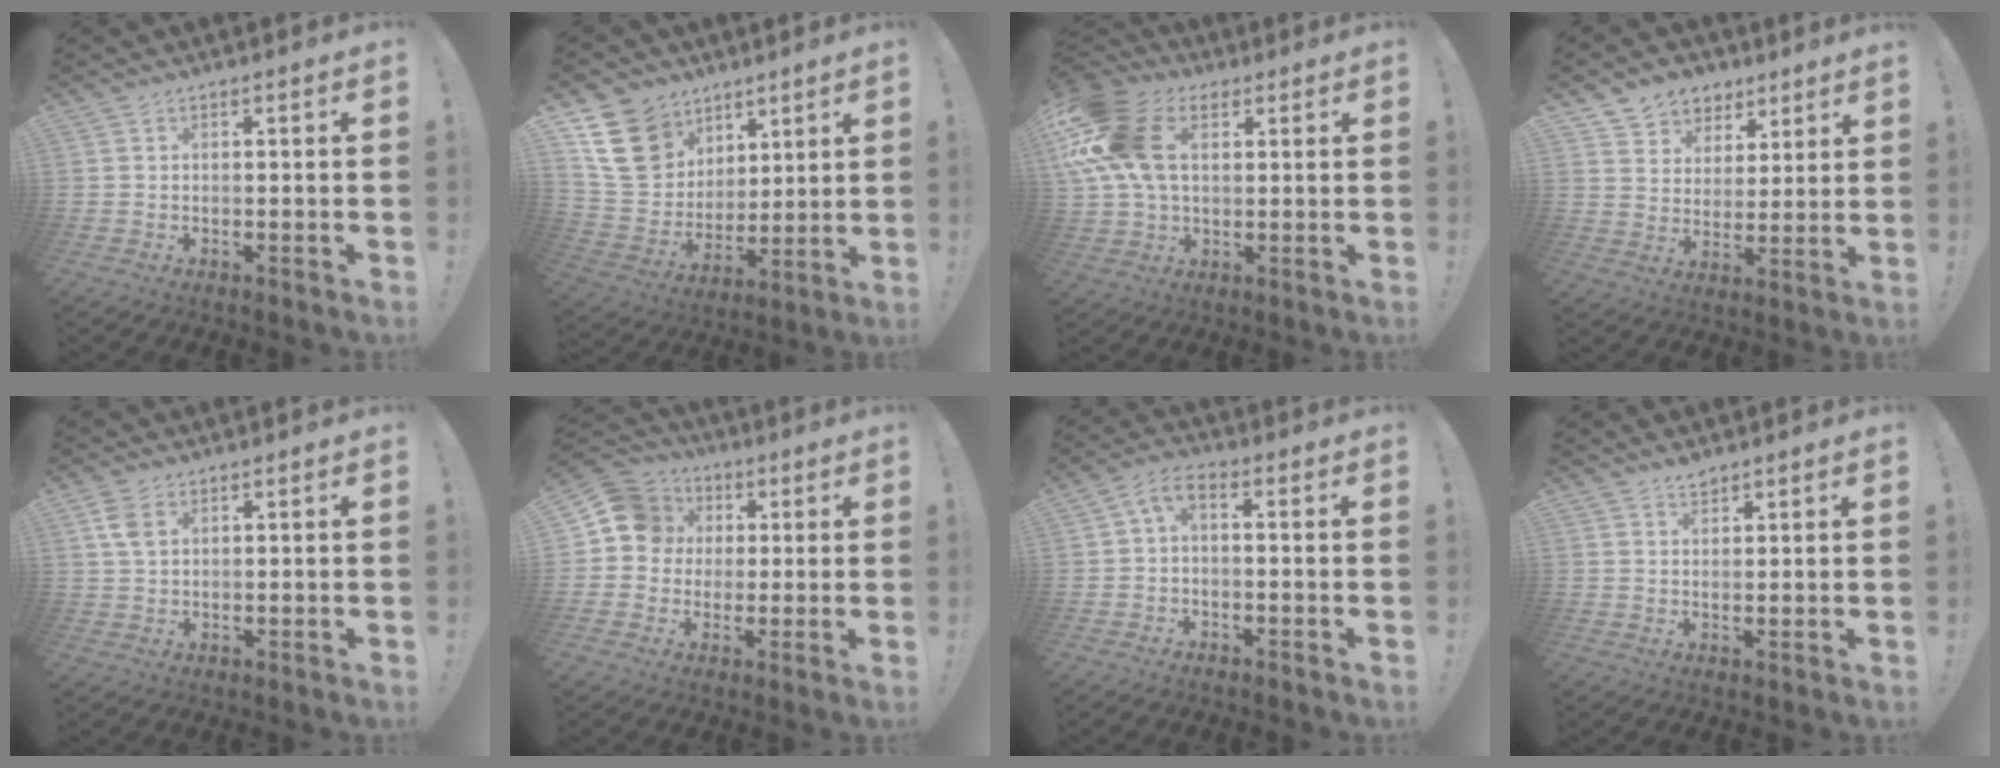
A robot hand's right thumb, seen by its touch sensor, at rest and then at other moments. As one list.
[{"total": 17.3, "force": [8.6, 13.5, 6.6], "torque": [-0.103, -0.047, 0.183]}, {"total": 19.6, "force": [5.9, 12.8, 13.6], "torque": [-0.283, -0.004, 0.109]}, {"total": 7.6, "force": [5.2, 5.6, 0.4], "torque": [-0.013, -0.043, 0.105]}, {"total": 4.9, "force": [2.1, 2.9, 3.3], "torque": [-0.052, -0.004, 0.039]}, {"total": 11.6, "force": [2.0, 10.7, 3.8], "torque": [-0.040, 0.004, 0.045]}, {"total": 3.8, "force": [-0.5, 1.4, 3.5], "torque": [-0.078, -0.009, -0.011]}, {"total": 2.2, "force": [2.1, 0.7, 0.4], "torque": [-0.003, -0.012, 0.037]}]